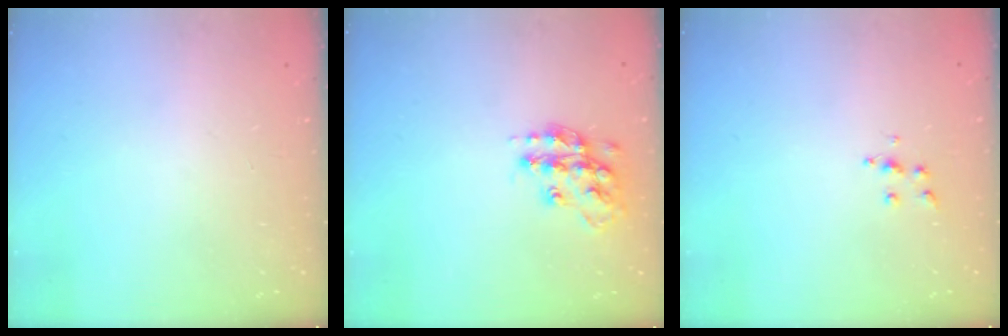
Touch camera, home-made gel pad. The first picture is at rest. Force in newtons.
{"total": 15.0, "press": 15.0, "slide": 1.0}
{"total": 5.9, "press": 5.9, "slide": 0.3}